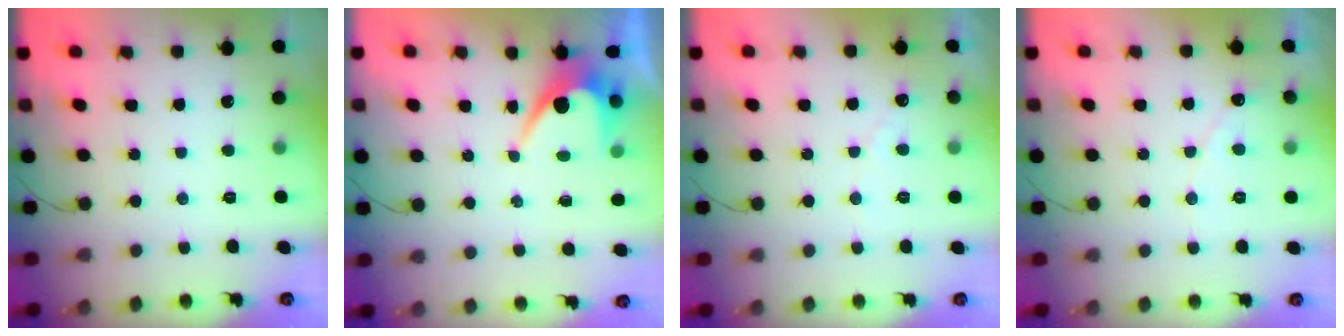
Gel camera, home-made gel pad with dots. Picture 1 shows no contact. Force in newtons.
{"total": 6.5, "press": 6.4, "slide": 0.6}
{"total": 2.7, "press": 2.7, "slide": 0.0}
{"total": 4.5, "press": 4.5, "slide": 0.4}